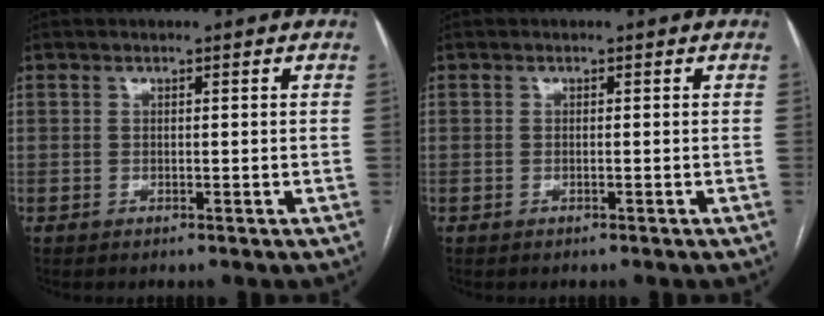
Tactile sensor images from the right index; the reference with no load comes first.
{"total": 0.0}